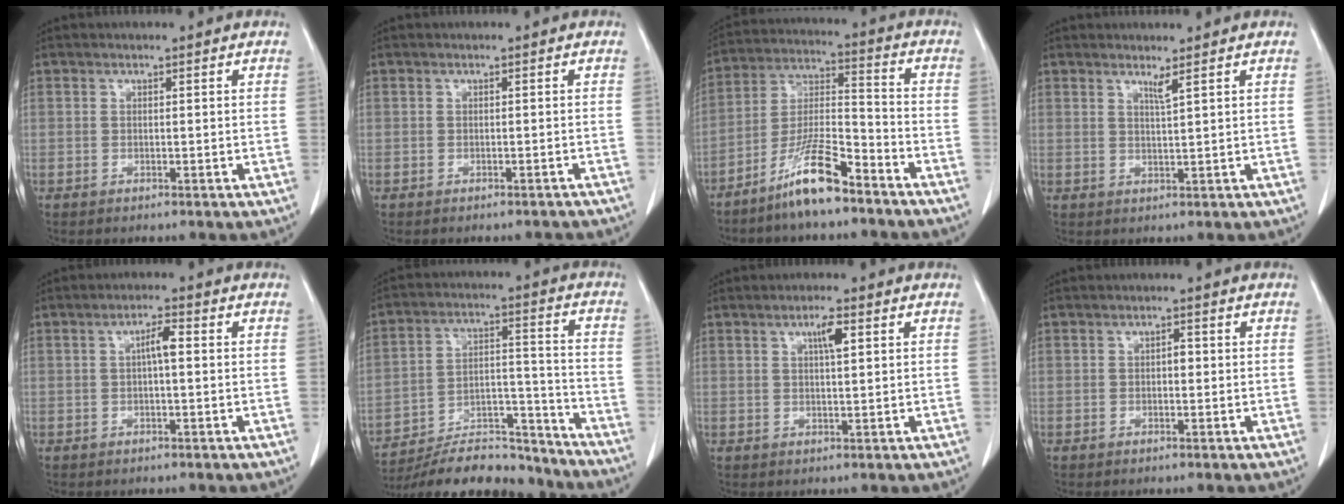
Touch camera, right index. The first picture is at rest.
{"total": 1.9, "force": [-1.8, 0.3, 0.6], "torque": [-0.012, -0.001, -0.020]}
{"total": 11.4, "force": [-8.3, 1.7, 7.6], "torque": [-0.155, -0.006, -0.156]}
{"total": 1.7, "force": [1.2, -0.5, 1.1], "torque": [-0.022, -0.013, 0.025]}
{"total": 3.0, "force": [0.3, 0.5, 2.9], "torque": [-0.052, 0.009, 0.004]}
{"total": 18.1, "force": [-17.0, 3.9, 4.9], "torque": [-0.093, 0.033, -0.266]}
{"total": 3.2, "force": [1.3, 0.4, 2.9], "torque": [-0.048, 0.001, 0.021]}
{"total": 1.2, "force": [0.0, 0.6, 1.0], "torque": [-0.013, 0.004, 0.000]}